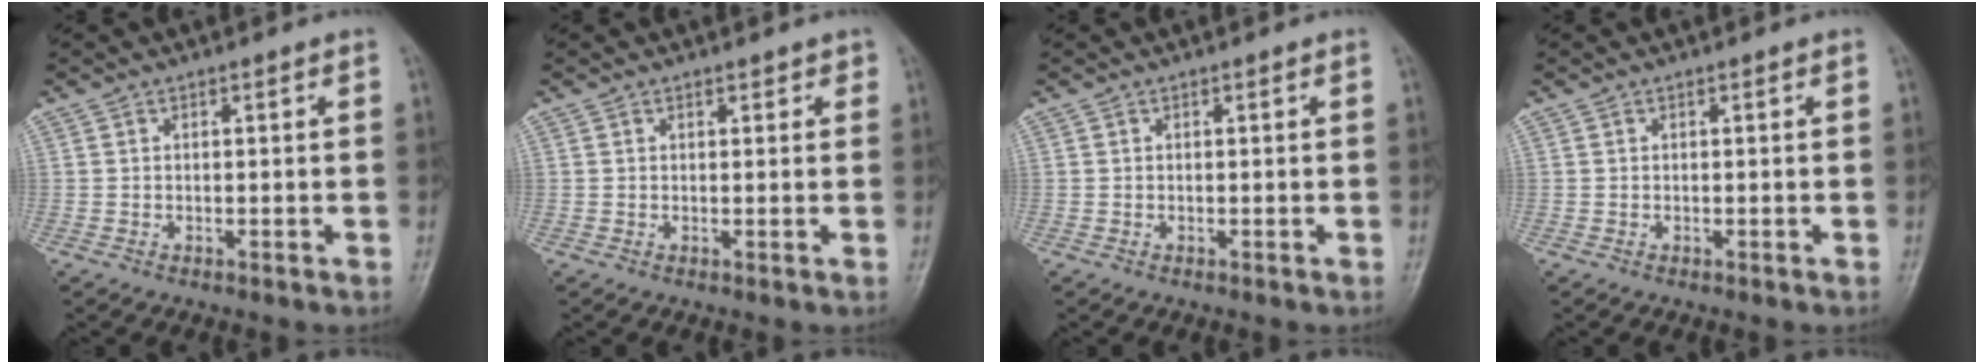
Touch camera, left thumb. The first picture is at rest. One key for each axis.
{"total": 1.2, "fx": 0.9, "fy": 0.7, "fz": 0.5, "tx": 0.005, "ty": -0.003, "tz": 0.007}
{"total": 0.0}
{"total": 0.0}